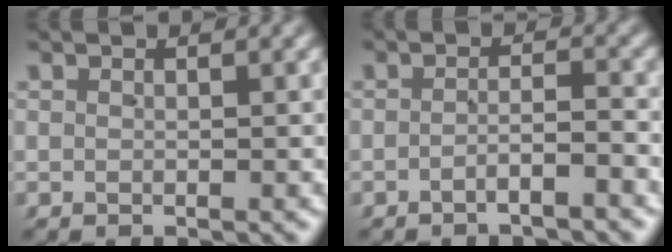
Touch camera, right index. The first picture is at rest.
{"total": 2.3, "force": [-2.0, 0.1, 1.1], "torque": [-0.014, -0.005, -0.036]}